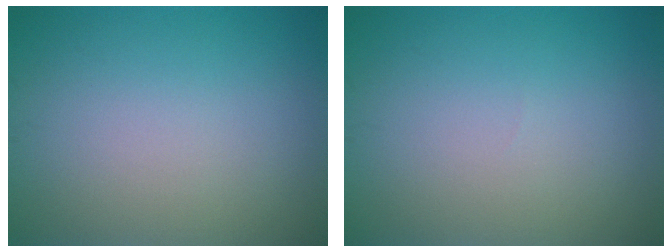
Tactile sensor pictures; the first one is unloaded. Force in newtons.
{"total": 0.0}